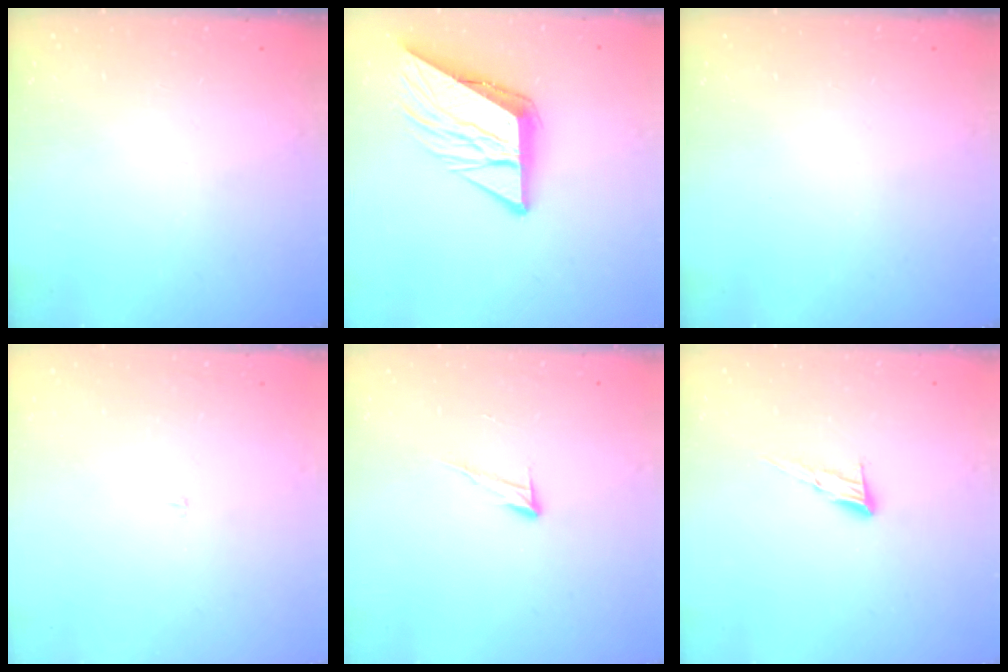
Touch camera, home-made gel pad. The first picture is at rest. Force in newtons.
{"total": 12.2, "press": 12.2, "slide": 1.4}
{"total": 0.0}
{"total": 2.2, "press": 2.2, "slide": 0.2}
{"total": 5.9, "press": 5.9, "slide": 0.3}
{"total": 7.2, "press": 7.2, "slide": 0.4}